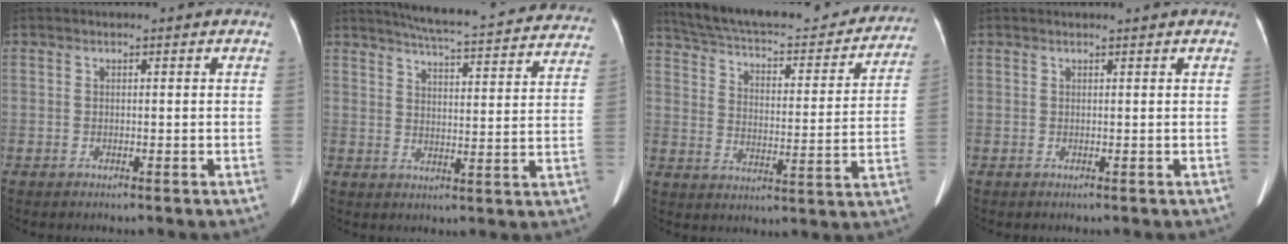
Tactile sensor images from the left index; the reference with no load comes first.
{"total": 25.5, "force": [23.4, 3.0, 9.7], "torque": [-0.149, -0.044, 0.279]}
{"total": 27.4, "force": [24.5, 6.2, 10.4], "torque": [-0.174, -0.032, 0.316]}
{"total": 1.5, "force": [1.4, -0.4, 0.5], "torque": [-0.006, 0.008, 0.026]}